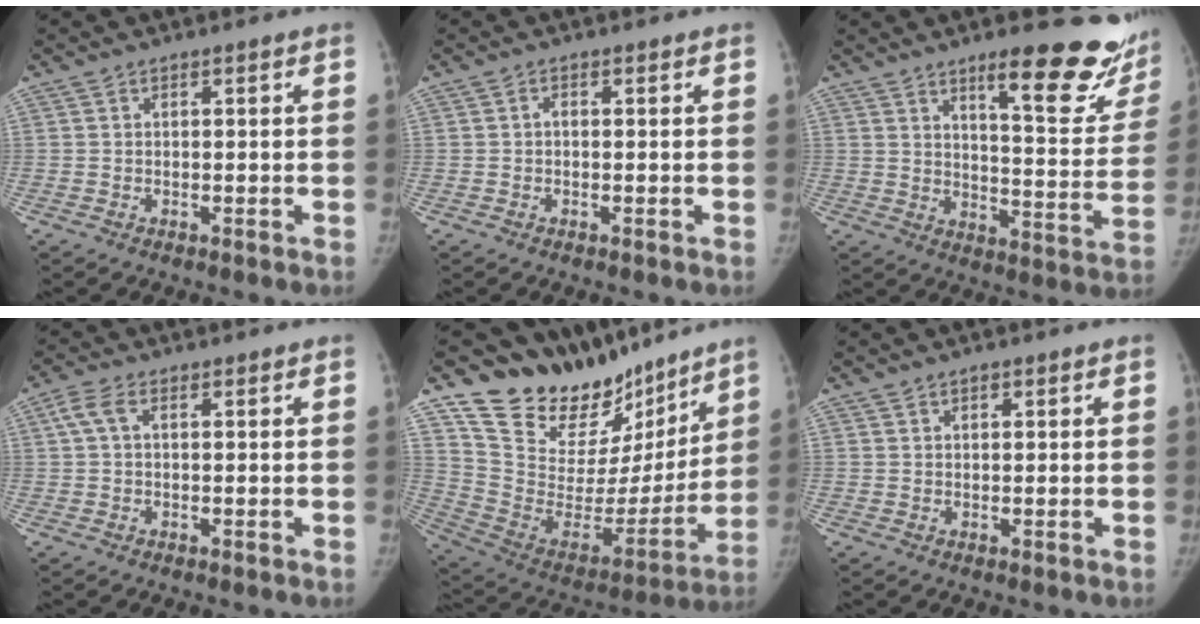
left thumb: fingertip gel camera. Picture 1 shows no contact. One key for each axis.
{"total": 0.7, "fx": -0.1, "fy": 0.5, "fz": 0.5, "tx": -0.006, "ty": 0.002, "tz": -0.005}
{"total": 20.2, "fx": 13.1, "fy": 5.2, "fz": 14.5, "tx": -0.145, "ty": -0.091, "tz": 0.177}
{"total": 3.3, "fx": 1.0, "fy": 1.7, "fz": 2.6, "tx": -0.062, "ty": 0.015, "tz": 0.020}
{"total": 21.8, "fx": 18.1, "fy": 10.3, "fz": 6.3, "tx": -0.041, "ty": -0.116, "tz": 0.300}
{"total": 1.0, "fx": 0.7, "fy": 0.5, "fz": 0.5, "tx": -0.004, "ty": -0.003, "tz": 0.009}